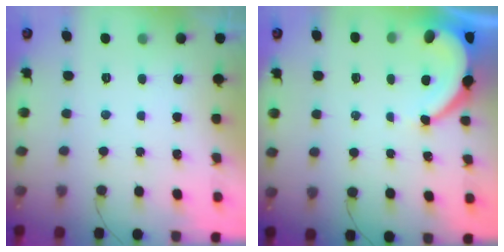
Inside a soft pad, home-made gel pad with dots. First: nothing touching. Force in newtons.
{"total": 6.2, "press": 6.2, "slide": 0.7}